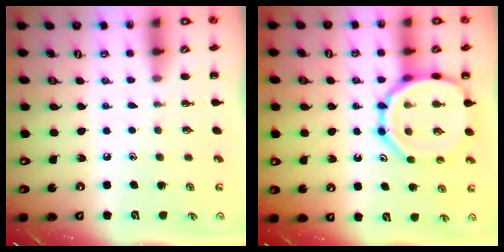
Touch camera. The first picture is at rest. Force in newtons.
{"total": 15.5, "press": 15.2, "slide": 2.8}